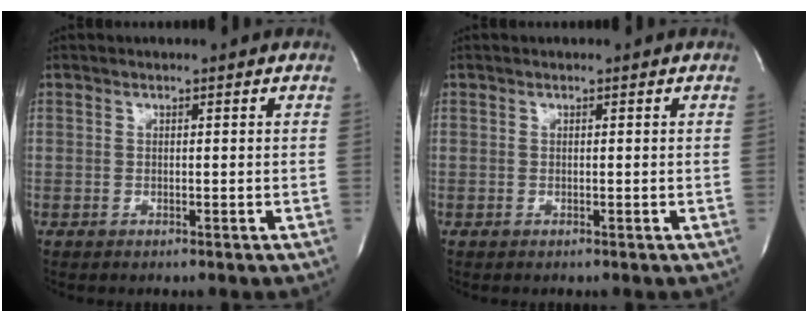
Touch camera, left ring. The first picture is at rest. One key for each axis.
{"total": 0.0}